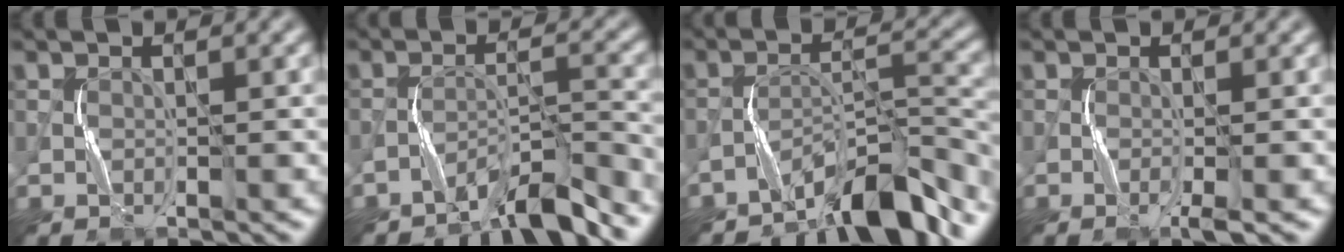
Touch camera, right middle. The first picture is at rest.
{"total": 4.6, "force": [-4.3, 0.2, 1.7], "torque": [-0.026, 0.011, -0.082]}
{"total": 6.8, "force": [-5.9, 1.1, 3.0], "torque": [-0.037, 0.012, -0.103]}
{"total": 1.1, "force": [-0.6, -0.3, 0.9], "torque": [-0.020, -0.001, -0.014]}